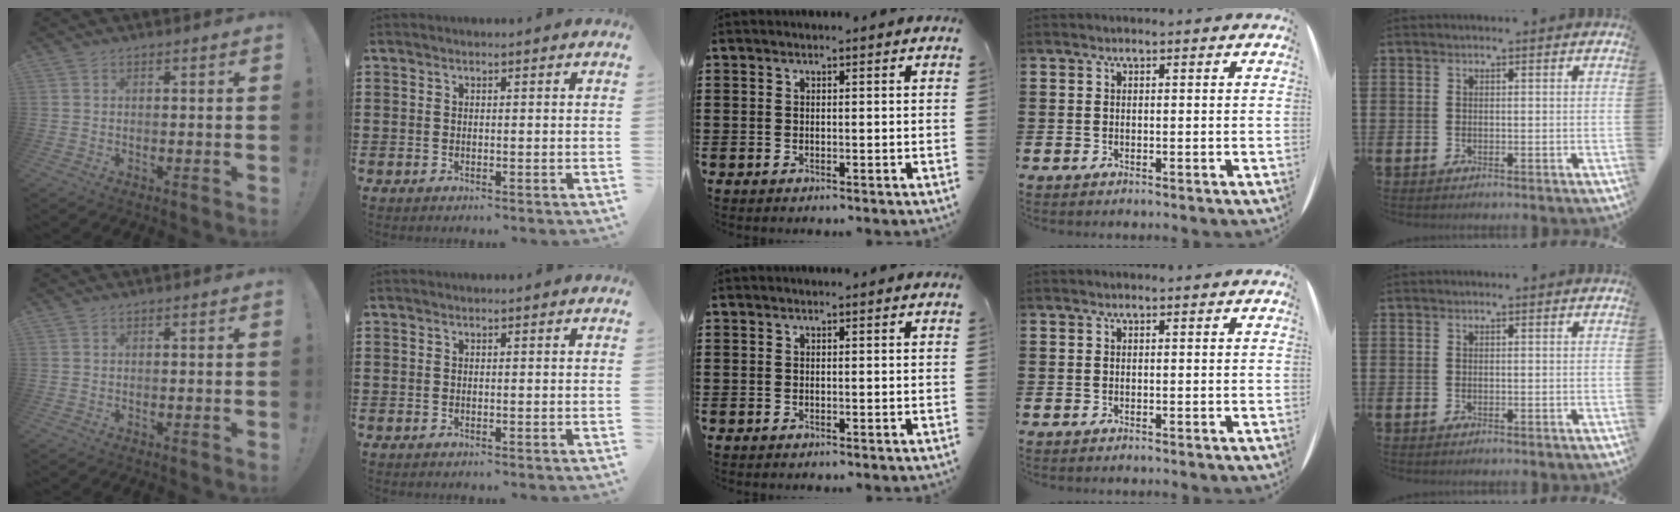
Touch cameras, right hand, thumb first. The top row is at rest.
{}